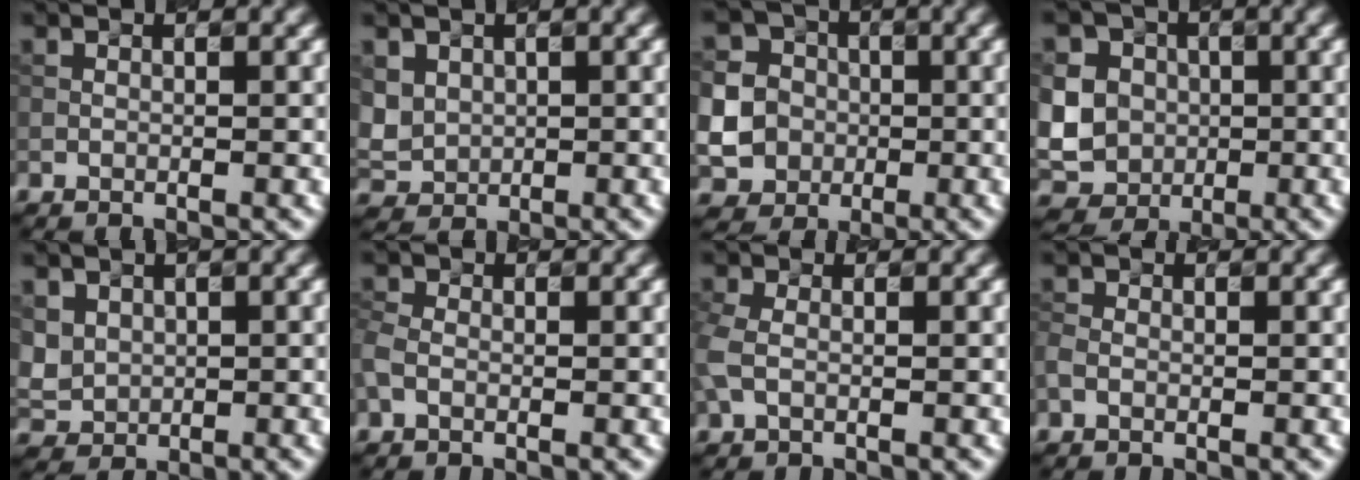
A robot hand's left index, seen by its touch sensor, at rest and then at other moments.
{"total": 2.9, "force": [0.9, 2.6, 0.9], "torque": [-0.034, 0.002, 0.025]}
{"total": 6.8, "force": [-0.9, 6.5, 1.8], "torque": [-0.046, 0.003, -0.031]}
{"total": 7.5, "force": [0.3, 6.8, 3.2], "torque": [-0.080, 0.015, -0.012]}
{"total": 2.7, "force": [0.9, 2.4, 0.7], "torque": [-0.026, 0.001, 0.025]}
{"total": 1.9, "force": [-0.5, 1.5, 1.1], "torque": [-0.037, 0.003, -0.020]}
{"total": 2.3, "force": [-0.1, 1.4, 1.7], "torque": [-0.056, 0.004, -0.010]}
{"total": 1.1, "force": [-0.5, 0.8, 0.5], "torque": [-0.017, 0.001, -0.013]}